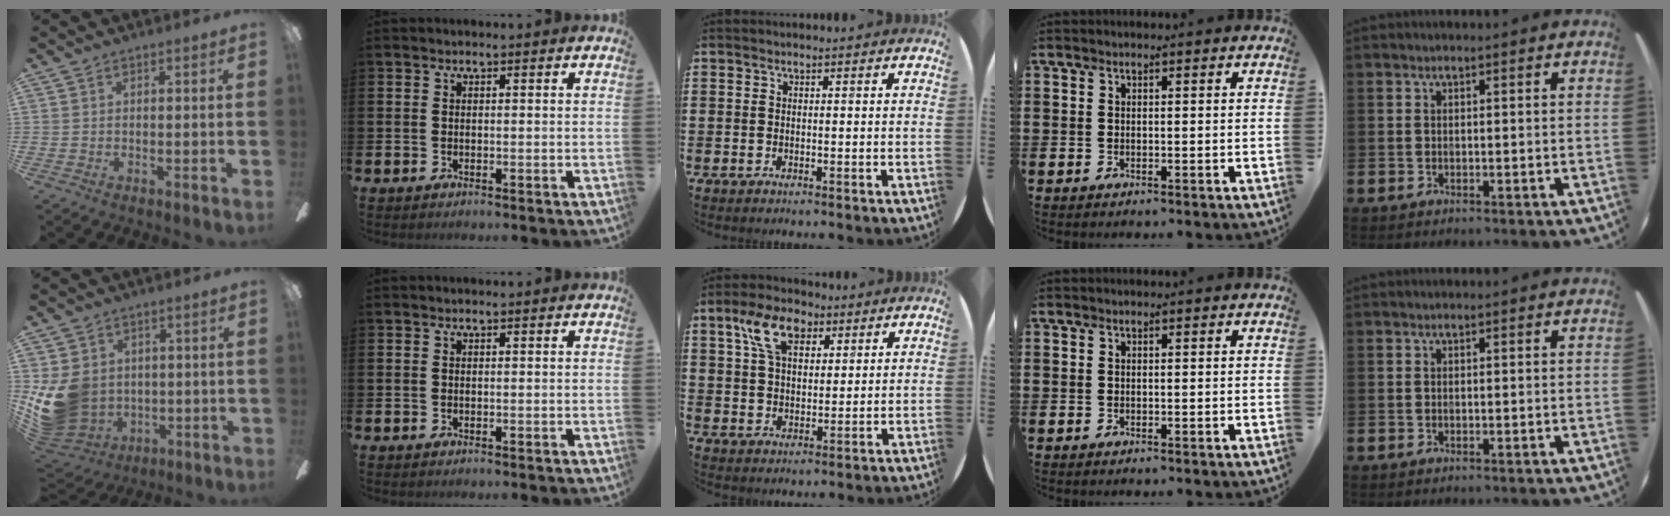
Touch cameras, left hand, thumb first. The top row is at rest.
{"thumb": {"total": 13.2, "force": [0.1, 11.4, 6.6], "torque": [-0.161, -0.013, 0.007]}, "middle": {"total": 7.6, "force": [4.2, 4.5, 4.5], "torque": [-0.096, 0.014, 0.078]}}